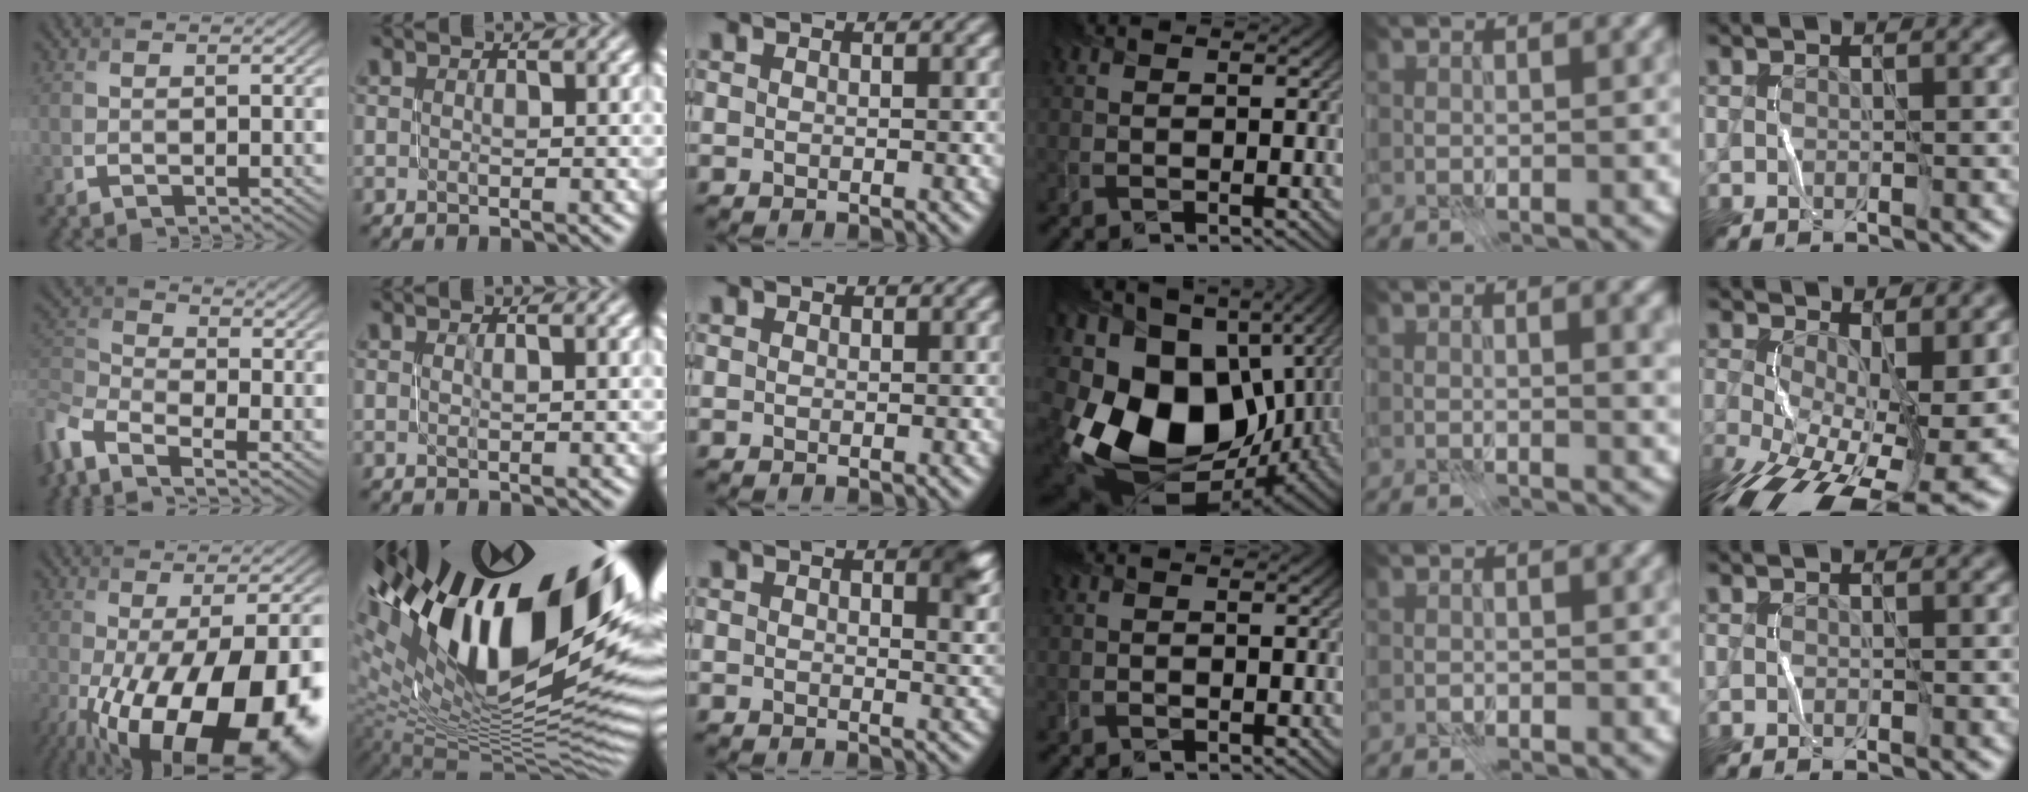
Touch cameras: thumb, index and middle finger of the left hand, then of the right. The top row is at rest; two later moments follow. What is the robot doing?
{"motion": "close", "object": "stapler"}